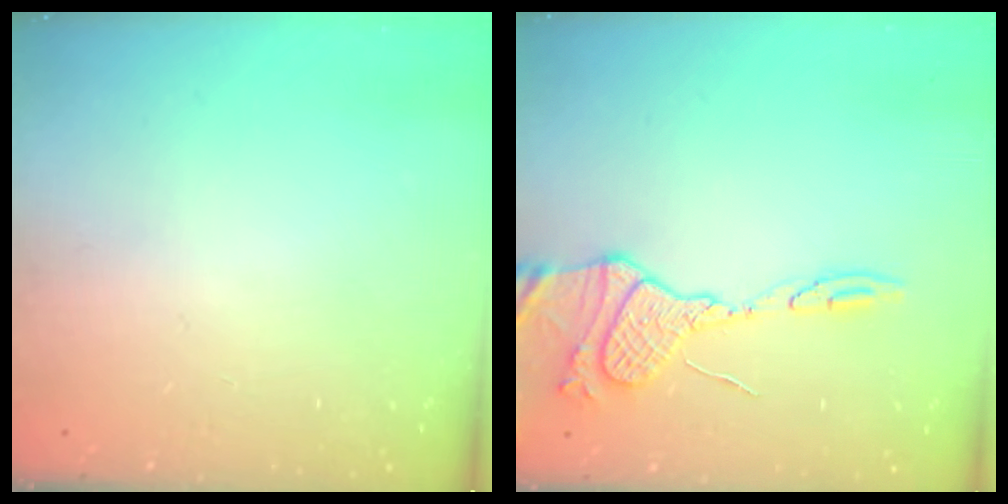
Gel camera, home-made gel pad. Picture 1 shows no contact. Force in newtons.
{"total": 13.9, "press": 13.8, "slide": 1.3}